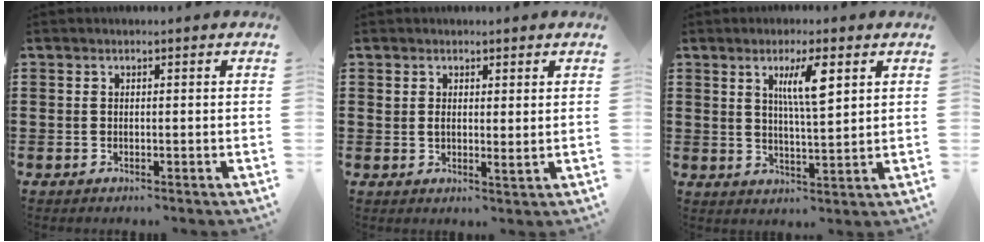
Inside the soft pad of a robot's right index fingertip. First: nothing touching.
{"total": 1.7, "force": [1.0, 0.5, 1.3], "torque": [-0.027, -0.002, 0.020]}
{"total": 6.4, "force": [2.7, 1.2, 5.7], "torque": [-0.111, 0.005, 0.041]}